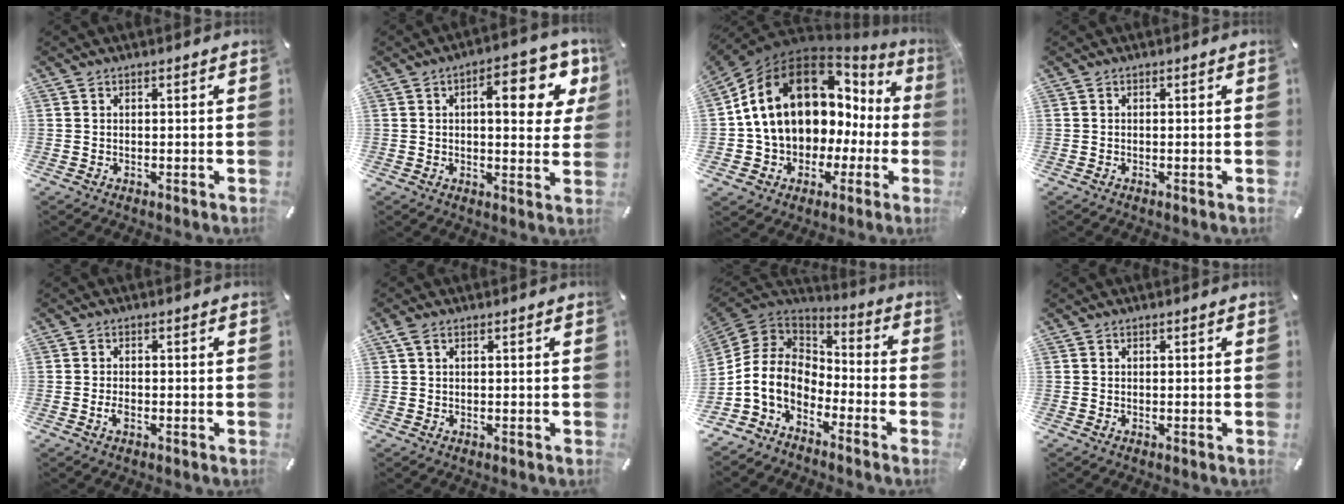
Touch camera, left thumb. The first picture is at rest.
{"total": 12.6, "force": [4.4, 5.4, 10.5], "torque": [-0.138, -0.013, 0.067]}
{"total": 17.6, "force": [5.1, 12.8, 11.0], "torque": [-0.222, -0.032, 0.091]}
{"total": 0.0}
{"total": 2.0, "force": [-1.1, 0.8, 1.4], "torque": [-0.033, 0.000, -0.023]}
{"total": 1.5, "force": [0.4, 0.6, 1.3], "torque": [-0.028, 0.003, 0.007]}
{"total": 10.2, "force": [-5.2, 7.4, 4.7], "torque": [-0.132, 0.010, -0.106]}
{"total": 0.0}